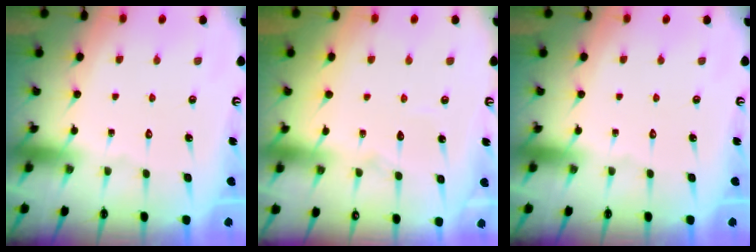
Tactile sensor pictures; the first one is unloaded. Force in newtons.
{"total": 6.1, "press": 6.1, "slide": 0.6}
{"total": 0.0}